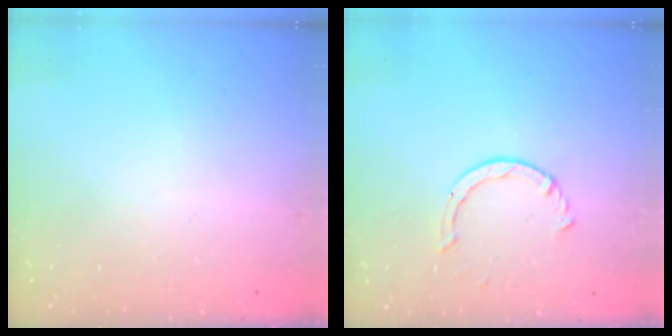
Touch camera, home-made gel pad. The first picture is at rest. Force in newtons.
{"total": 2.3, "press": 2.3, "slide": 0.2}